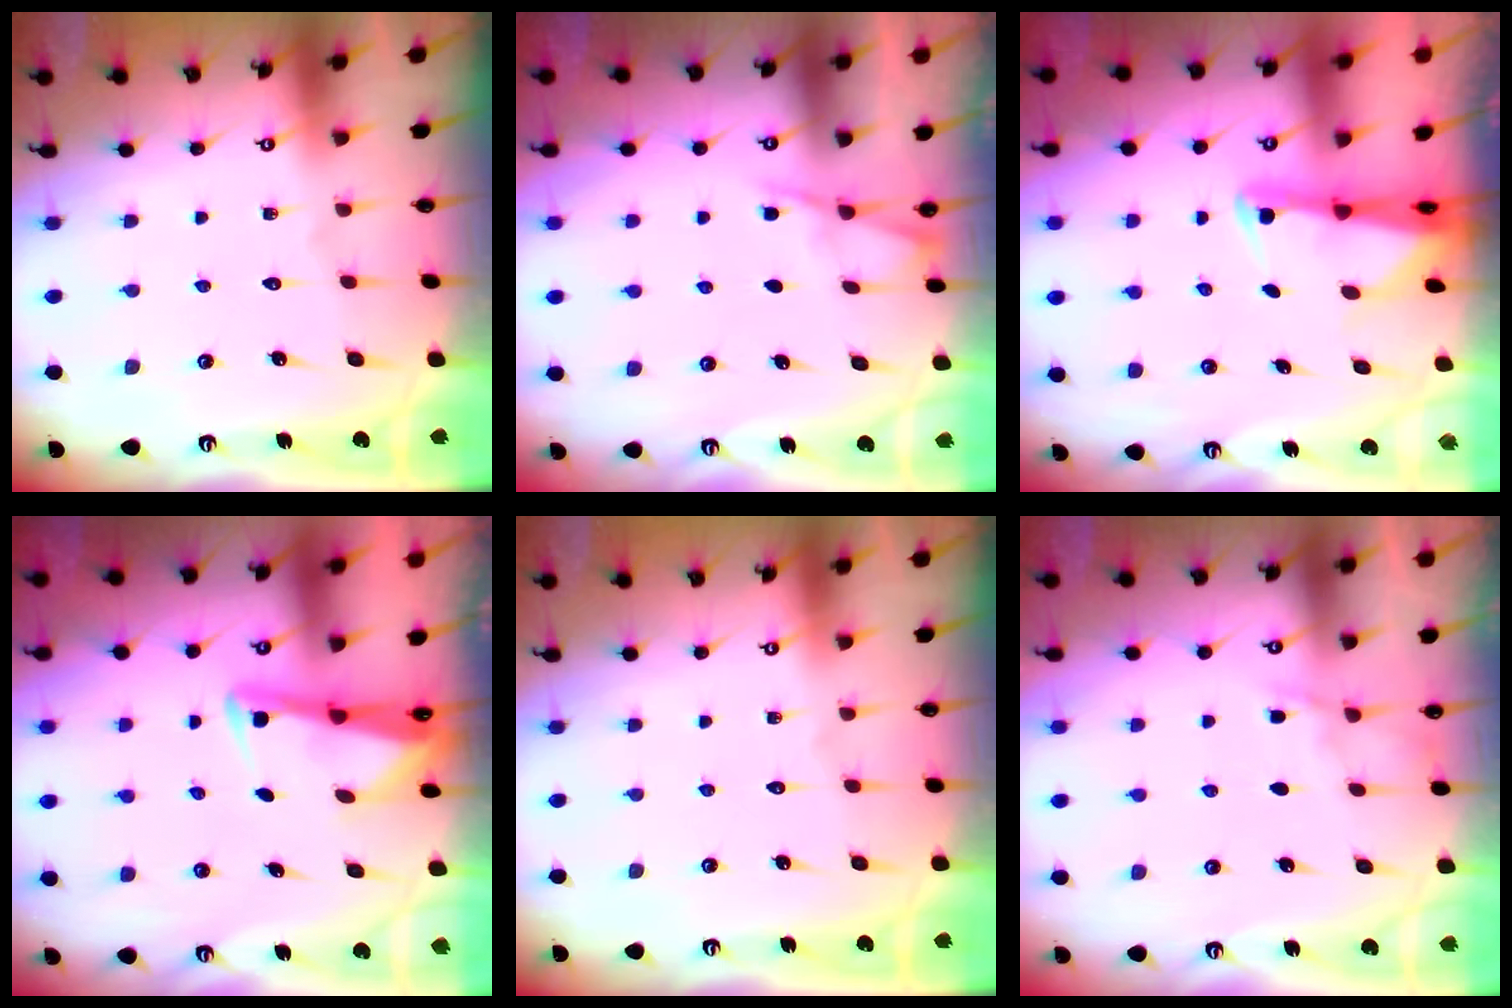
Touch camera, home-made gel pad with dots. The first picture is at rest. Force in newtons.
{"total": 2.2, "press": 2.1, "slide": 0.4}
{"total": 2.5, "press": 2.4, "slide": 0.5}
{"total": 3.0, "press": 3.0, "slide": 0.6}
{"total": 0.0}
{"total": 3.9, "press": 3.8, "slide": 0.5}